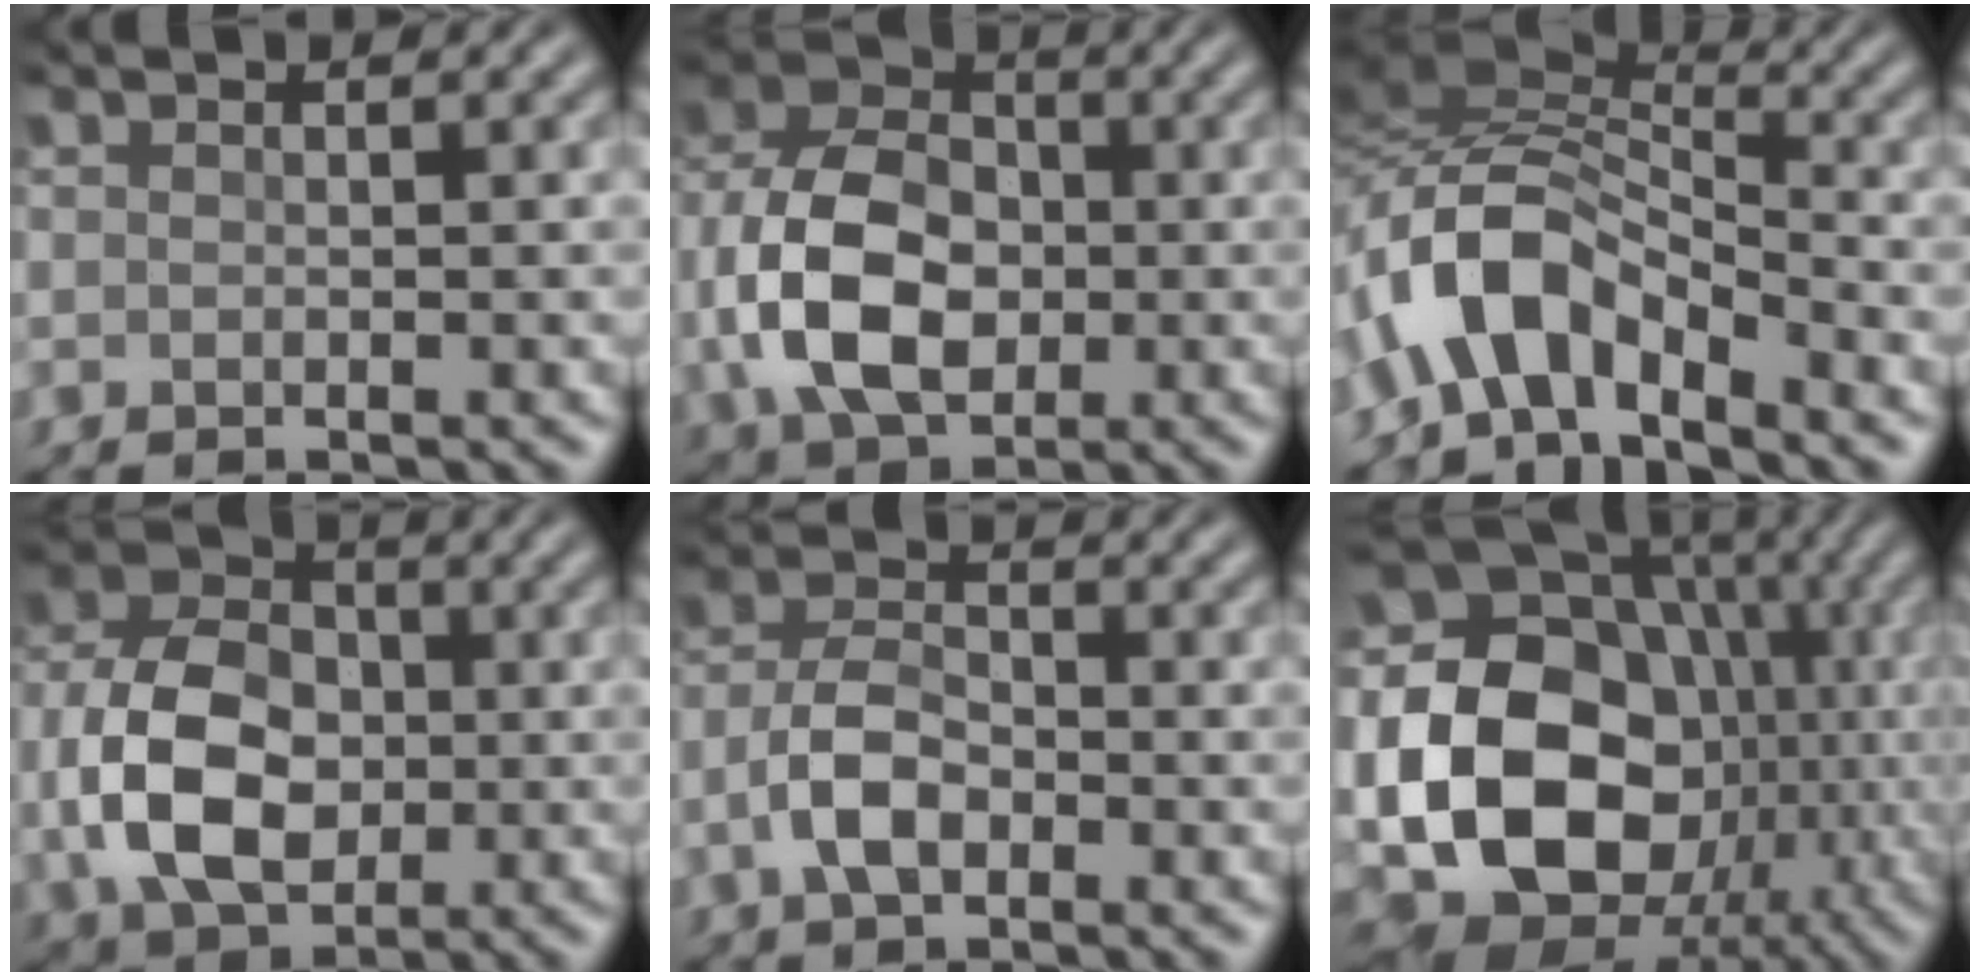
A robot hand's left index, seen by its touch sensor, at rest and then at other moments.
{"total": 9.5, "force": [-1.6, 6.5, 6.7], "torque": [-0.149, 0.009, -0.043]}
{"total": 7.5, "force": [-3.3, 3.5, 5.8], "torque": [-0.113, 0.017, -0.073]}
{"total": 8.5, "force": [-1.2, 5.9, 6.0], "torque": [-0.131, 0.009, -0.029]}
{"total": 4.0, "force": [-1.7, 2.0, 3.0], "torque": [-0.062, 0.011, -0.038]}
{"total": 22.4, "force": [-2.7, 18.7, 12.1], "torque": [-0.236, -0.008, -0.067]}